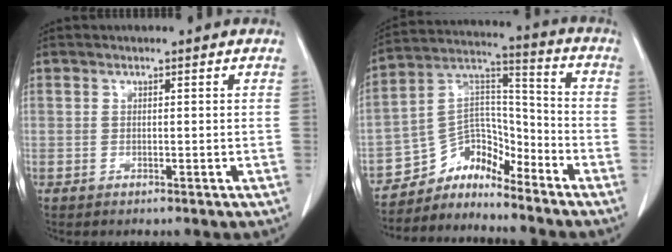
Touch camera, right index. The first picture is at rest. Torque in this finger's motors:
{"motor_torque": [0.19, -0.08, 0.08, 0.00]}